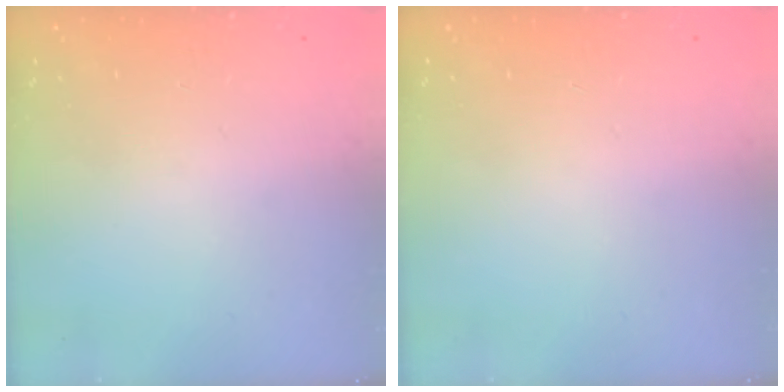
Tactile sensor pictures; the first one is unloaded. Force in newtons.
{"total": 0.0}